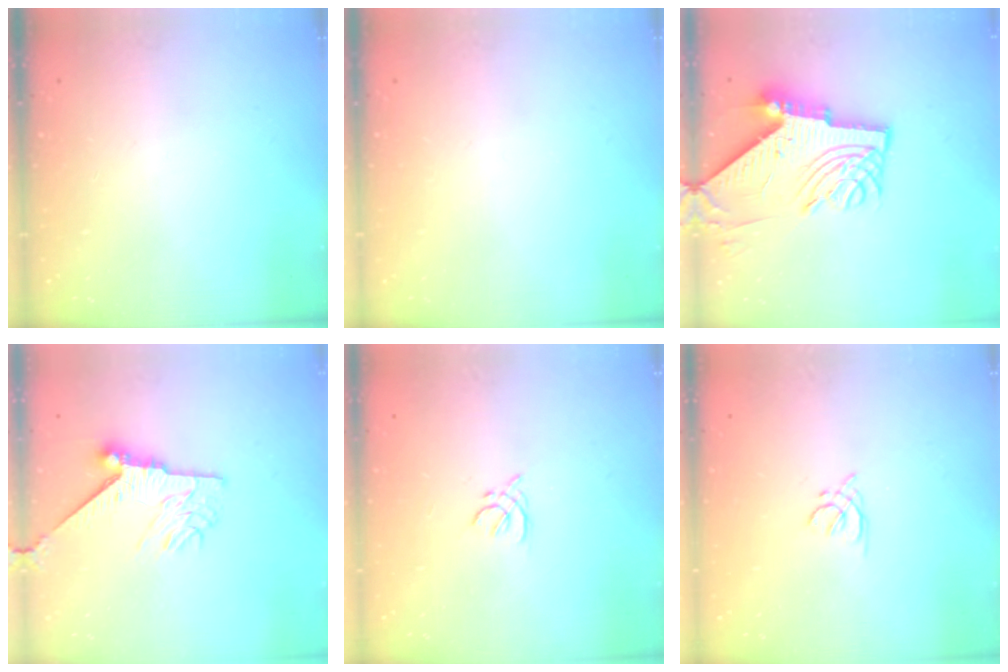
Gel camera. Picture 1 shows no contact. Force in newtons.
{"total": 0.0}
{"total": 13.6, "press": 13.5, "slide": 1.3}
{"total": 9.1, "press": 9.1, "slide": 0.6}
{"total": 2.0, "press": 2.0, "slide": 0.6}
{"total": 1.8, "press": 1.7, "slide": 0.5}